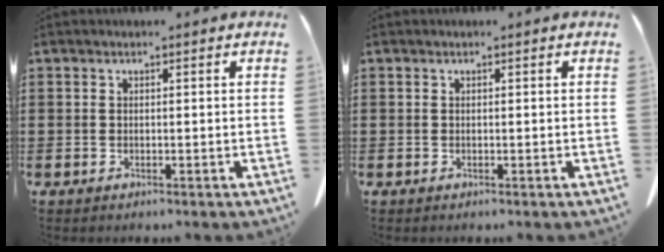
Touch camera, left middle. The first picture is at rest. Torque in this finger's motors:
{"motor_torque": [0.00, 0.00, 0.00, -0.01]}